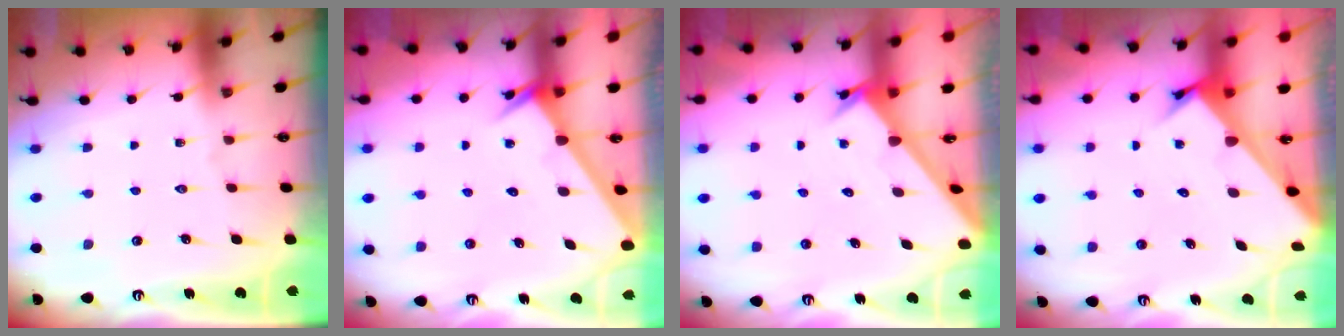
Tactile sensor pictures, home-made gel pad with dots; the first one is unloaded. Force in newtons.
{"total": 2.7, "press": 2.7, "slide": 0.1}
{"total": 2.5, "press": 2.5, "slide": 0.2}
{"total": 2.9, "press": 2.9, "slide": 0.2}